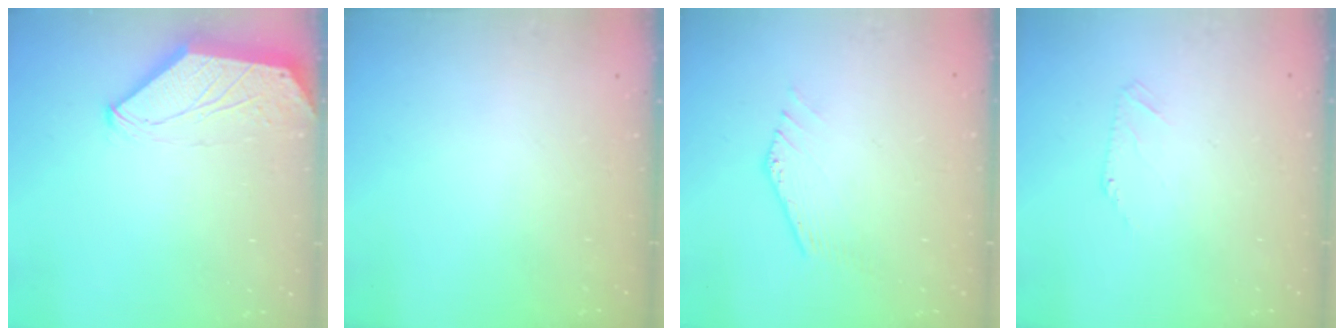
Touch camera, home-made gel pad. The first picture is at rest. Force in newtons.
{"total": 0.0}
{"total": 1.1, "press": 1.1, "slide": 0.3}
{"total": 2.3, "press": 2.2, "slide": 0.5}